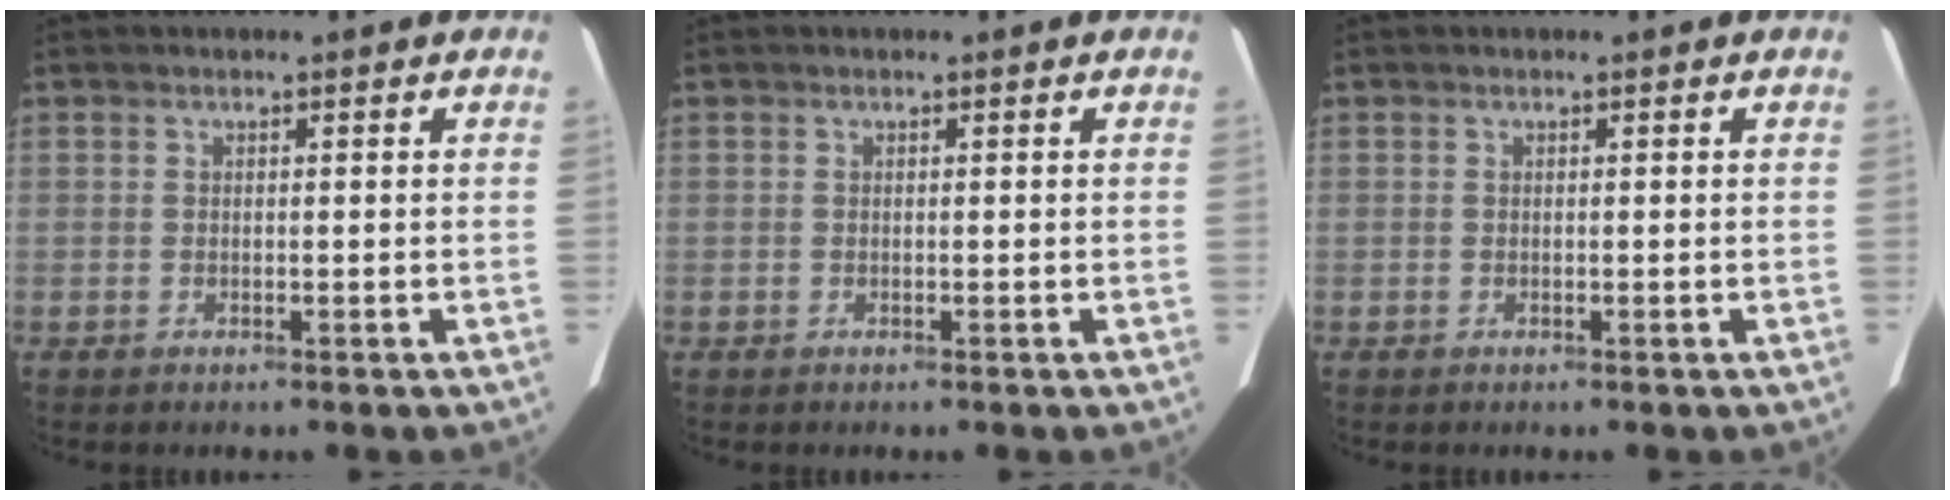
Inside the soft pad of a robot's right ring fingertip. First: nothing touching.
{"total": 0.0}
{"total": 0.0}